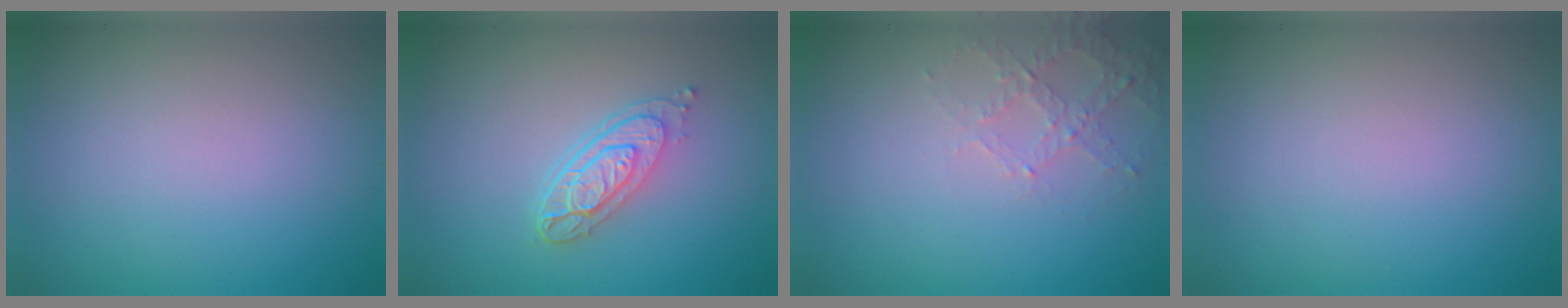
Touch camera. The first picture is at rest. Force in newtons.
{"total": 3.9, "press": 2.9, "slide": 2.7}
{"total": 2.2, "press": 2.1, "slide": 0.6}
{"total": 0.0}